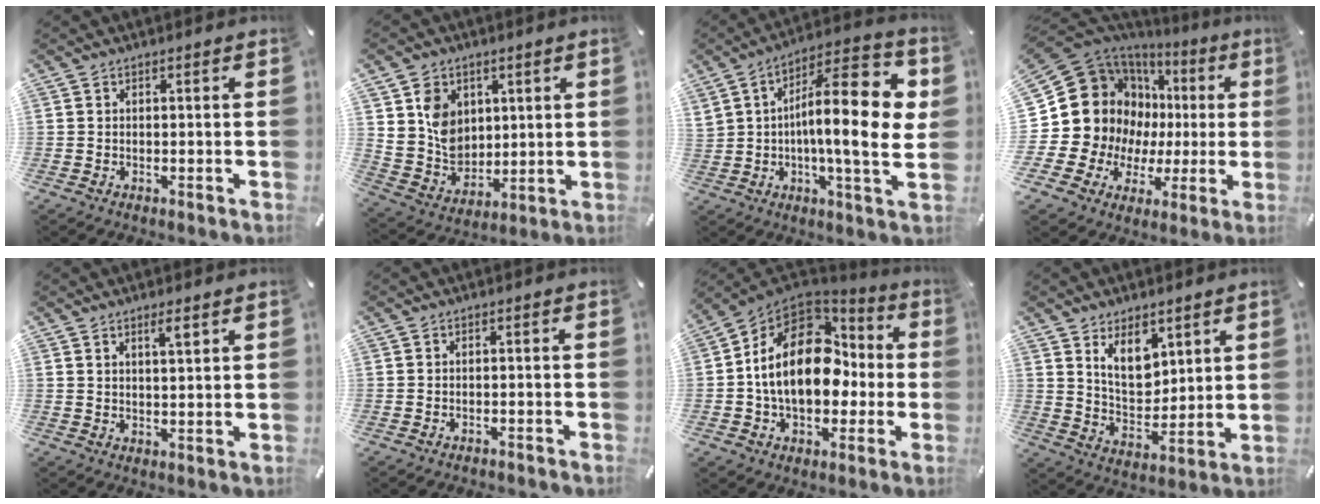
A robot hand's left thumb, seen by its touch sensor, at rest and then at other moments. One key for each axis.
{"total": 9.3, "fx": 3.6, "fy": 8.2, "fz": 2.7, "tx": -0.057, "ty": -0.010, "tz": 0.076}
{"total": 20.1, "fx": 2.2, "fy": 6.7, "fz": 18.8, "tx": -0.283, "ty": -0.013, "tz": 0.027}
{"total": 22.1, "fx": 5.4, "fy": 17.8, "fz": 11.9, "tx": -0.244, "ty": -0.054, "tz": 0.128}
{"total": 2.9, "fx": 2.0, "fy": 0.3, "fz": 2.1, "tx": -0.037, "ty": -0.004, "tz": 0.033}
{"total": 1.4, "fx": -1.3, "fy": 0.3, "fz": 0.3, "tx": -0.008, "ty": 0.004, "tz": -0.026}
{"total": 18.7, "fx": 0.8, "fy": 13.4, "fz": 13.1, "tx": -0.232, "ty": 0.002, "tz": 0.014}
{"total": 10.3, "fx": 5.6, "fy": 6.8, "fz": 5.4, "tx": -0.091, "ty": -0.023, "tz": 0.103}